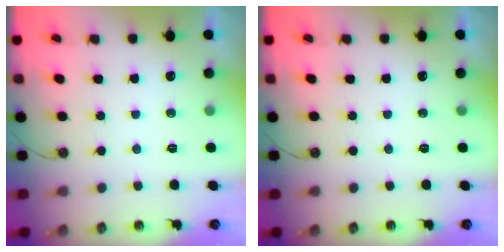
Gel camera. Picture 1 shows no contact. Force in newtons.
{"total": 0.0}